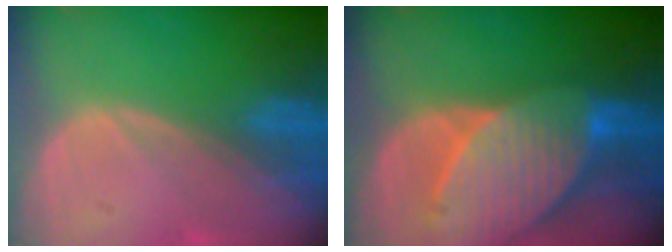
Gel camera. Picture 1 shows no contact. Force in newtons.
{"total": 10.3, "press": 9.1, "slide": 4.9}